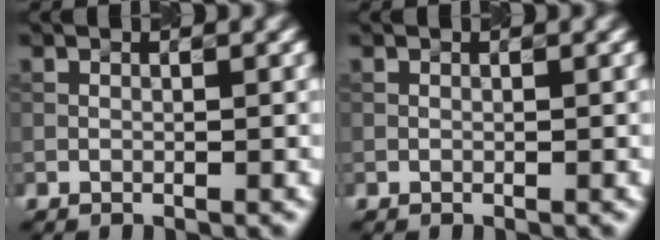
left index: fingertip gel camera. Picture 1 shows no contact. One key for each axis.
{"total": 0.0}